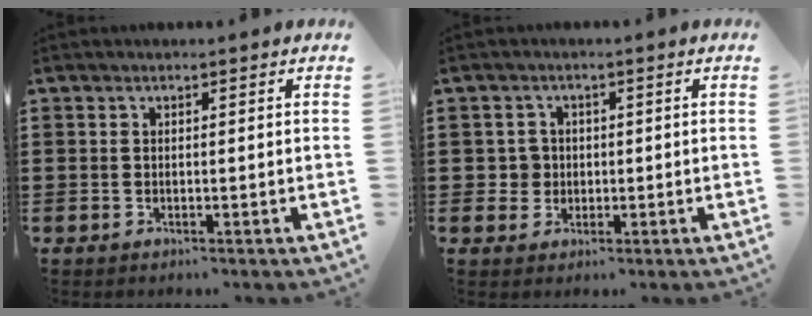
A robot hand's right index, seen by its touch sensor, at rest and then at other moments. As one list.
[{"total": 2.9, "force": [-0.2, 2.8, 0.6], "torque": [-0.026, 0.008, -0.008]}]